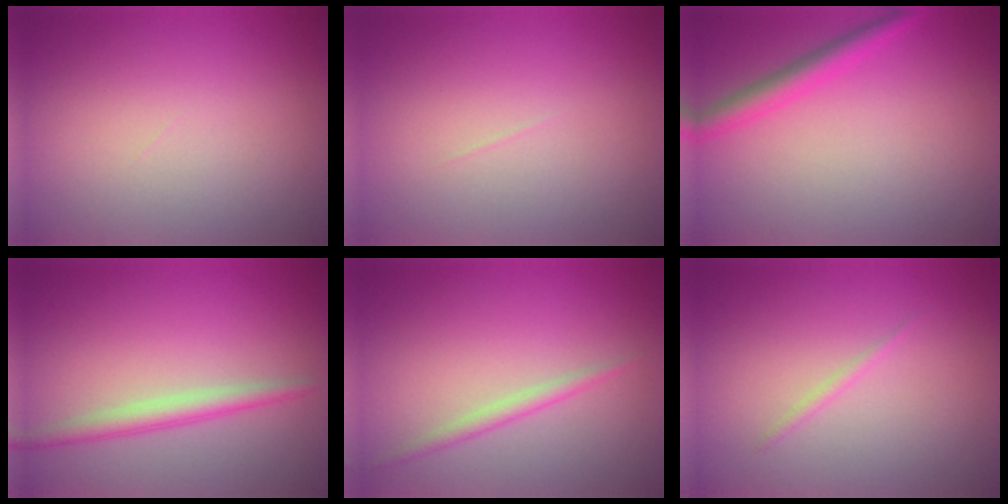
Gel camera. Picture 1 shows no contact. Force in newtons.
{"total": 0.0}
{"total": 2.5, "press": 2.5, "slide": 0.1}
{"total": 2.3, "press": 2.3, "slide": 0.1}
{"total": 1.3, "press": 1.3, "slide": 0.0}
{"total": 0.6, "press": 0.6, "slide": 0.0}